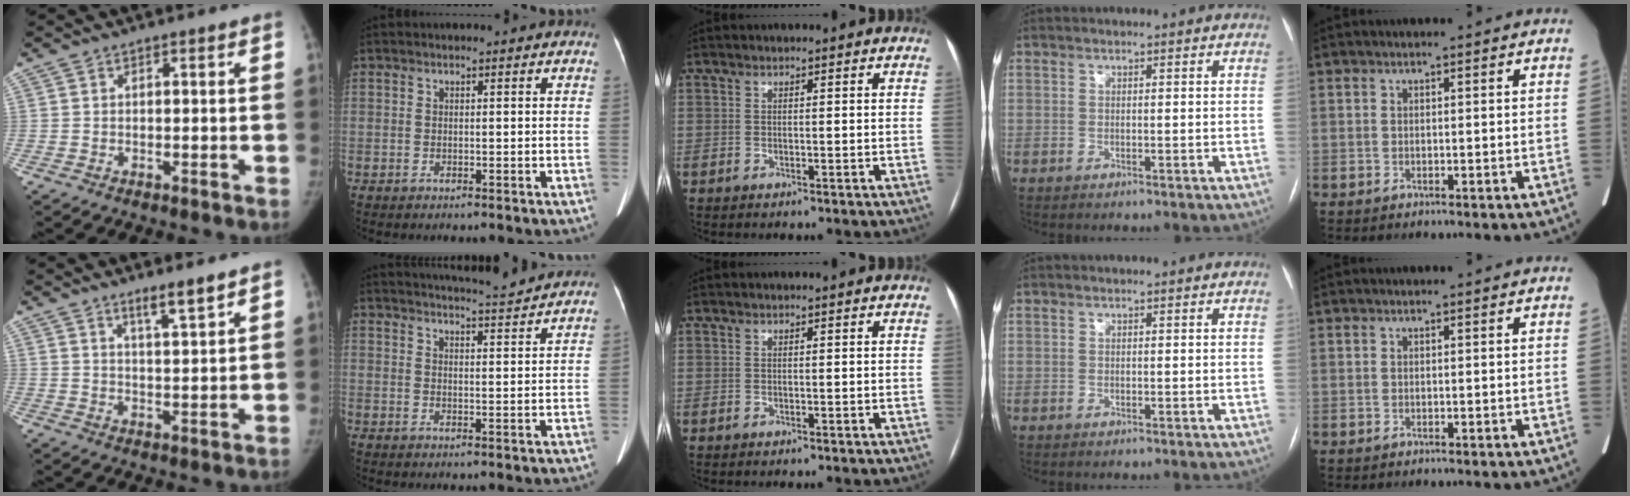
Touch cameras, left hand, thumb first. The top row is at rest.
{"thumb": {"total": 4.6, "force": [3.6, 0.2, 3.0], "torque": [-0.044, -0.032, 0.060]}, "index": {"total": 7.3, "force": [7.1, -0.8, 1.4], "torque": [-0.030, -0.001, 0.096]}}